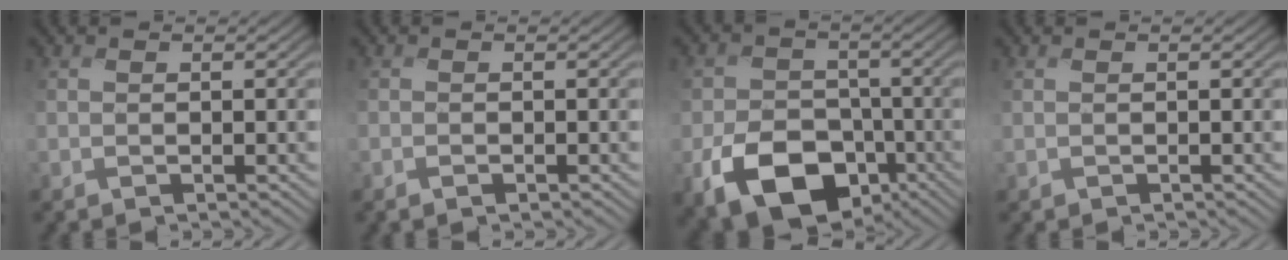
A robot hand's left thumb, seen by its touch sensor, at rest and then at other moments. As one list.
[{"total": 0.7, "force": [-0.6, 0.3, 0.3], "torque": [-0.005, -0.002, -0.013]}, {"total": 11.8, "force": [-5.3, 8.1, 6.7], "torque": [-0.129, -0.028, -0.098]}, {"total": 0.0}]